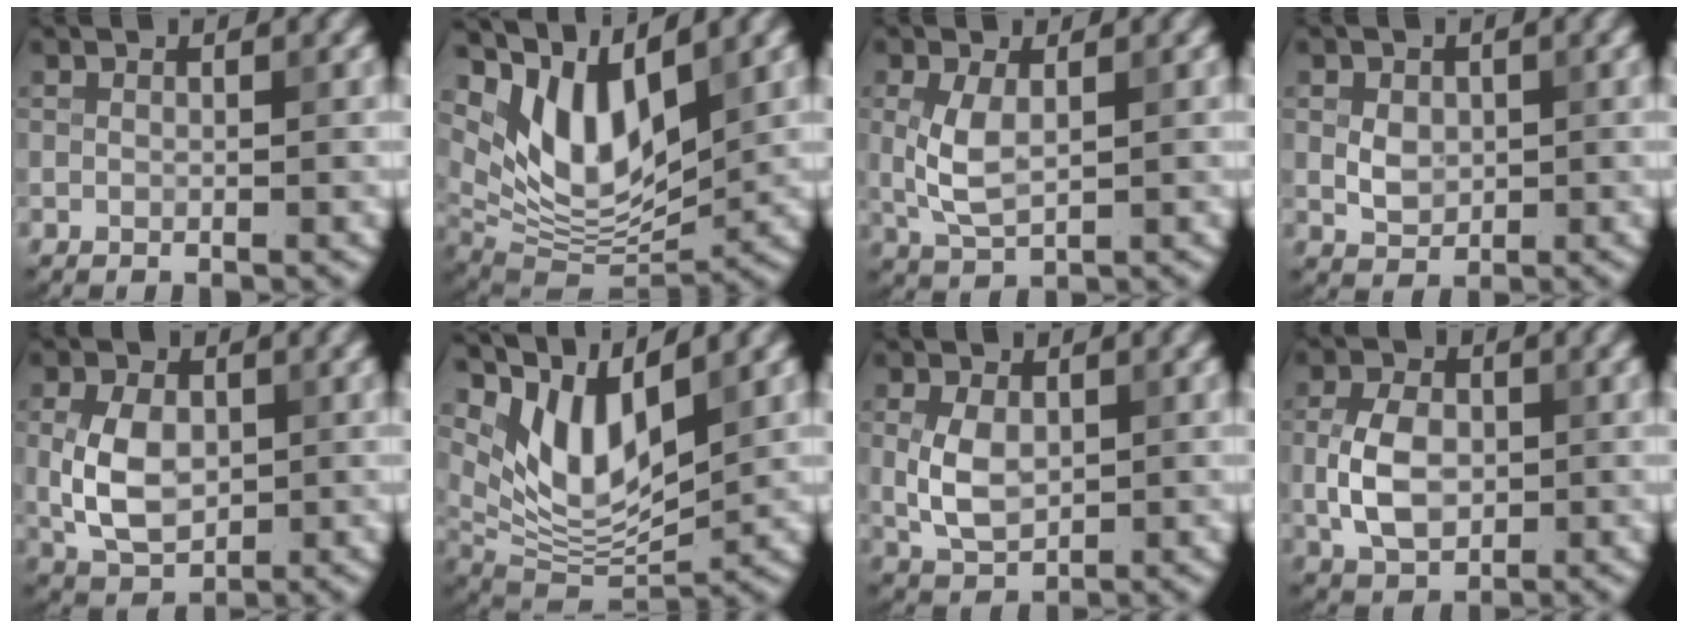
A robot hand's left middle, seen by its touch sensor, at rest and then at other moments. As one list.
[{"total": 9.2, "force": [5.0, 4.0, 6.6], "torque": [-0.131, -0.011, 0.093]}, {"total": 3.4, "force": [0.4, 1.7, 2.9], "torque": [-0.068, 0.000, 0.011]}, {"total": 2.3, "force": [0.2, 1.8, 1.4], "torque": [-0.026, -0.002, 0.005]}, {"total": 5.4, "force": [0.0, 3.6, 3.9], "torque": [-0.083, -0.001, 0.001]}, {"total": 7.9, "force": [4.7, 3.1, 5.6], "torque": [-0.117, -0.012, 0.088]}, {"total": 3.9, "force": [0.1, 2.6, 2.9], "torque": [-0.062, 0.001, 0.004]}, {"total": 5.1, "force": [-0.3, 3.6, 3.6], "torque": [-0.076, 0.001, -0.007]}]